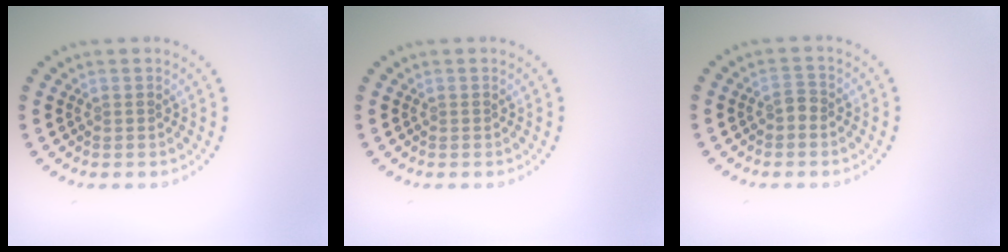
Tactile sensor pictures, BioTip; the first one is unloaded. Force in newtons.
{"total": 0.0}
{"total": 0.8, "press": 0.8, "slide": 0.3}